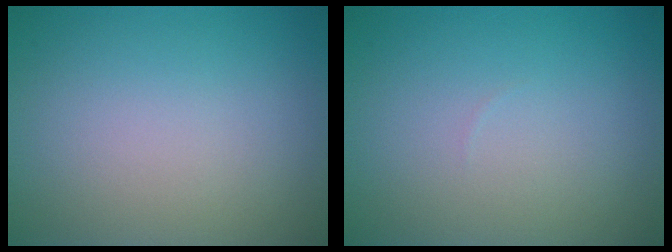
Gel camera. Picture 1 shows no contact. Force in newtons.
{"total": 0.0}